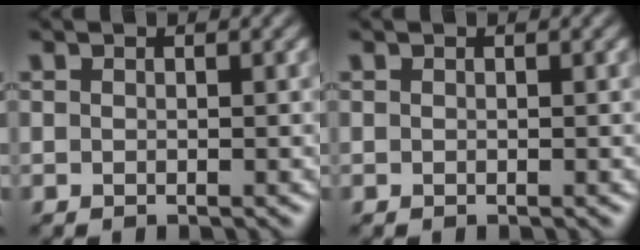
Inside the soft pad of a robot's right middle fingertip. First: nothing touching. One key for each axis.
{"total": 0.0}